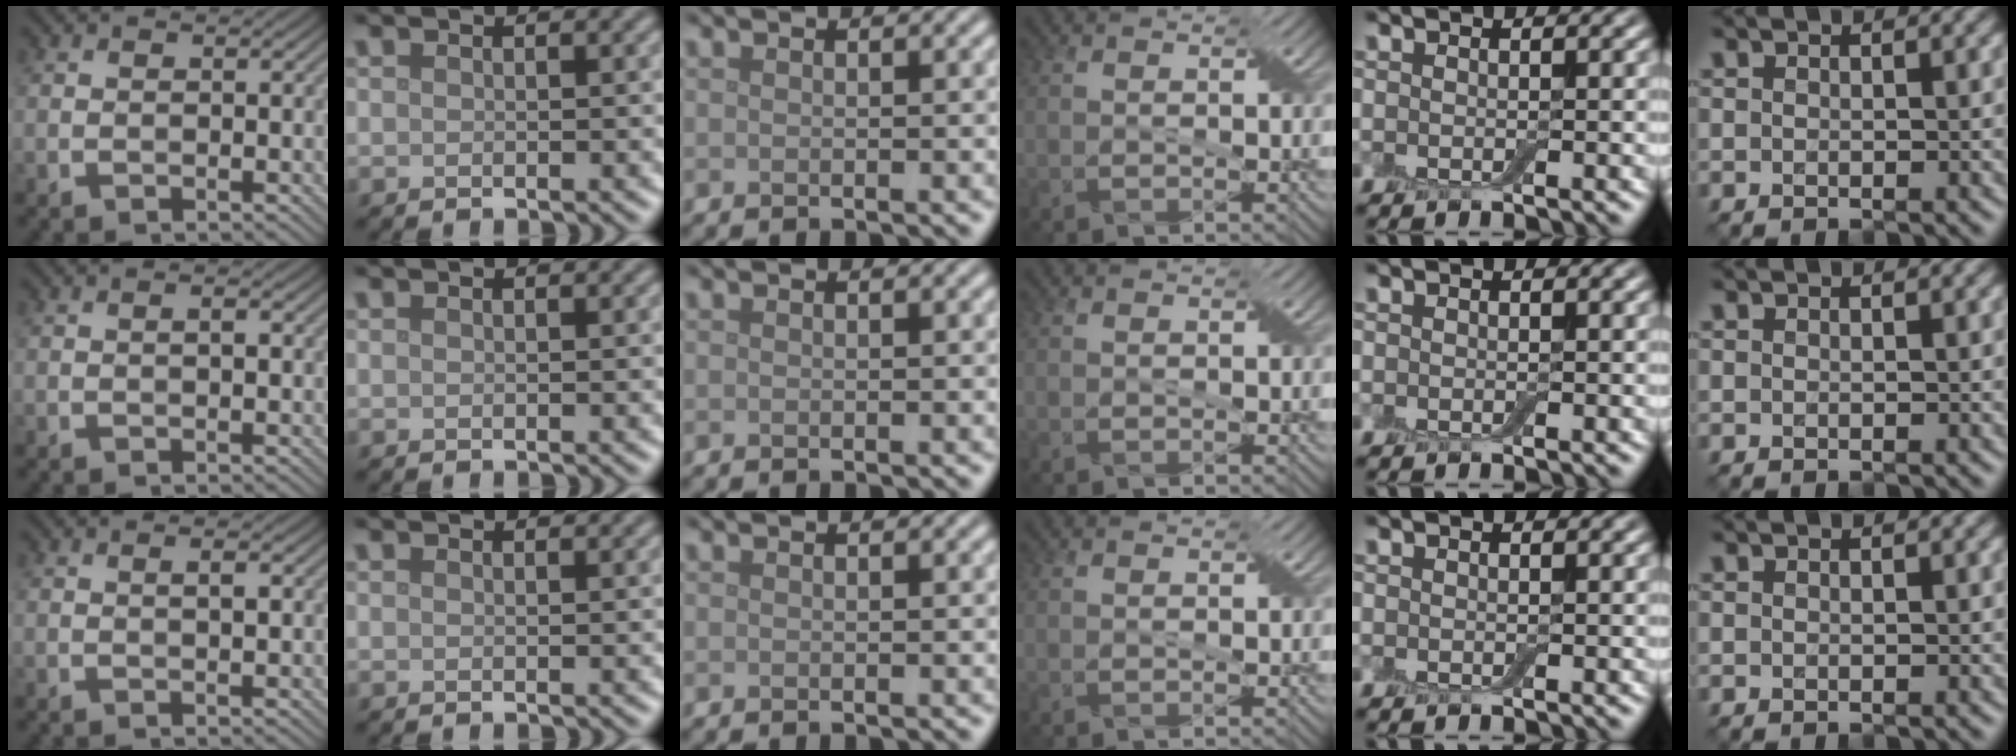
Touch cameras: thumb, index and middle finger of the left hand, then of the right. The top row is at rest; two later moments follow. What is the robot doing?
{"motion": "fold", "object": "bandage"}